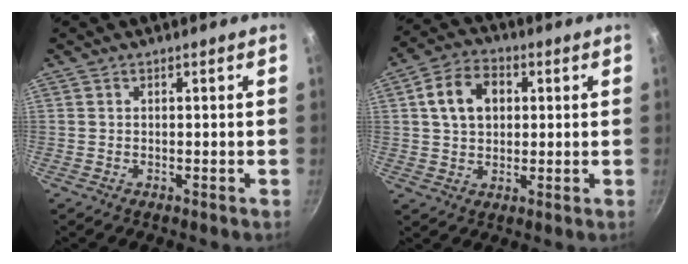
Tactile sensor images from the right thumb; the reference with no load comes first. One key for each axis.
{"total": 9.5, "fx": 2.1, "fy": 7.0, "fz": 6.1, "tx": -0.087, "ty": 0.013, "tz": 0.028}